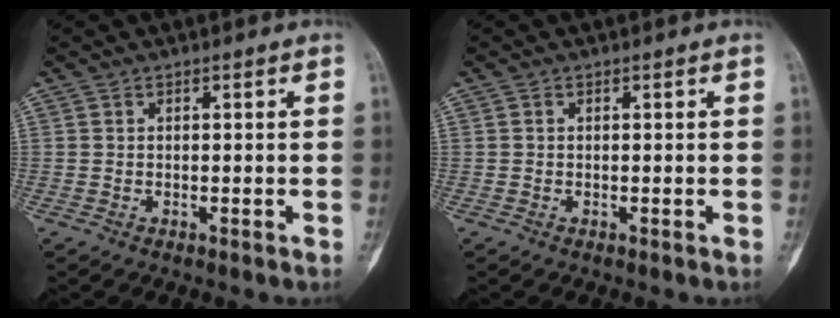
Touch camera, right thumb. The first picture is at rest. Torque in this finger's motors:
{"motor_torque": [0.18, 0.09, 0.16, 0.02, -0.03]}